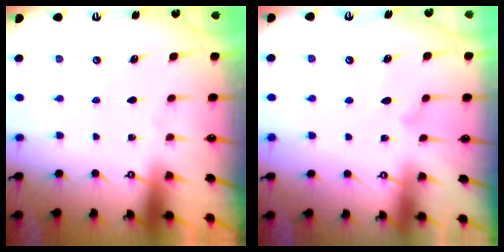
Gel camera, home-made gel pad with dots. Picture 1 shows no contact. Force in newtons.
{"total": 8.0, "press": 7.9, "slide": 0.4}